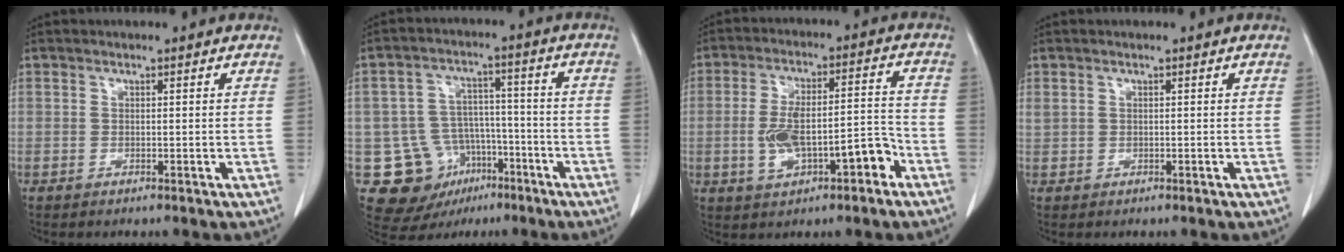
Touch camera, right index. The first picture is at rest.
{"total": 11.8, "force": [-5.2, 9.9, 3.6], "torque": [-0.060, 0.041, -0.064]}
{"total": 10.8, "force": [-3.8, 3.8, 9.3], "torque": [-0.164, 0.032, -0.052]}
{"total": 0.9, "force": [0.5, 0.7, 0.3], "torque": [-0.009, 0.021, 0.014]}